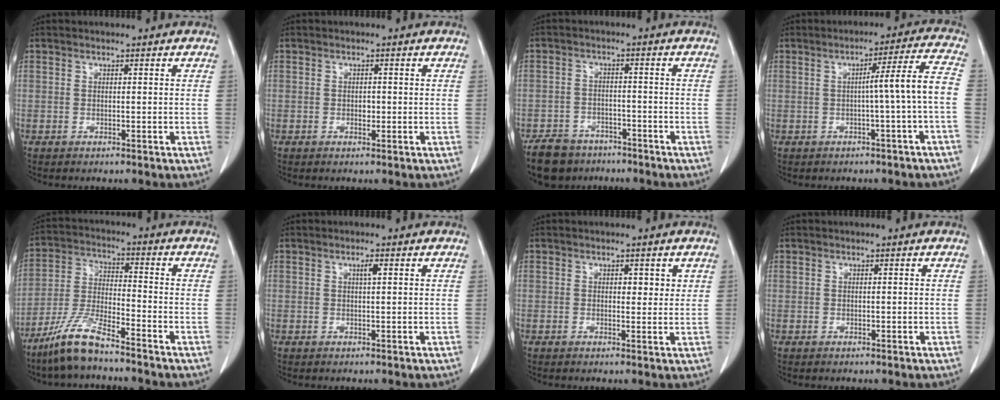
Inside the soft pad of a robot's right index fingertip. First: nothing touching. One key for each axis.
{"total": 0.9, "fx": 0.0, "fy": 0.7, "fz": 0.6, "tx": -0.009, "ty": 0.003, "tz": 0.002}
{"total": 7.8, "fx": -6.1, "fy": 4.5, "fz": 1.9, "tx": -0.042, "ty": -0.002, "tz": -0.096}
{"total": 6.9, "fx": -1.3, "fy": -1.3, "fz": 6.7, "tx": -0.093, "ty": 0.016, "tz": -0.017}
{"total": 9.0, "fx": -7.1, "fy": 1.0, "fz": 5.6, "tx": -0.126, "ty": -0.021, "tz": -0.141}
{"total": 1.2, "fx": 0.4, "fy": 0.1, "fz": 1.1, "tx": -0.022, "ty": 0.002, "tz": 0.007}
{"total": 2.2, "fx": 0.9, "fy": 1.3, "fz": 1.6, "tx": -0.015, "ty": -0.001, "tz": 0.010}
{"total": 0.0}